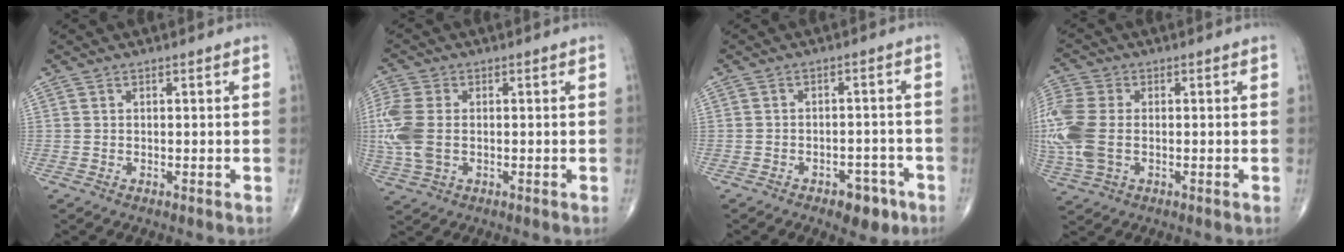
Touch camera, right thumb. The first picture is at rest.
{"total": 9.2, "force": [-0.2, 5.8, 7.2], "torque": [-0.194, 0.003, -0.006]}
{"total": 5.8, "force": [-3.5, 3.2, 3.4], "torque": [-0.025, 0.025, -0.045]}
{"total": 12.3, "force": [-0.7, 7.9, 9.4], "torque": [-0.260, 0.004, -0.011]}